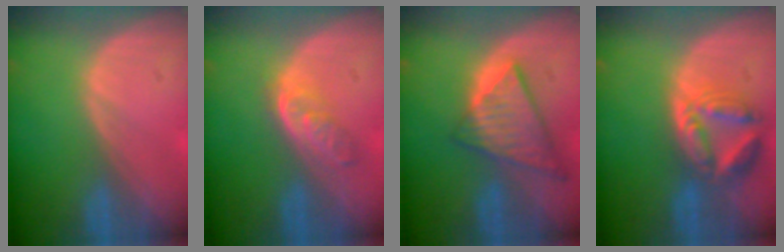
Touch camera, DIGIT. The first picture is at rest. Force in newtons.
{"total": 4.9, "press": 4.3, "slide": 2.2}
{"total": 8.9, "press": 7.8, "slide": 4.5}
{"total": 8.0, "press": 7.0, "slide": 3.9}